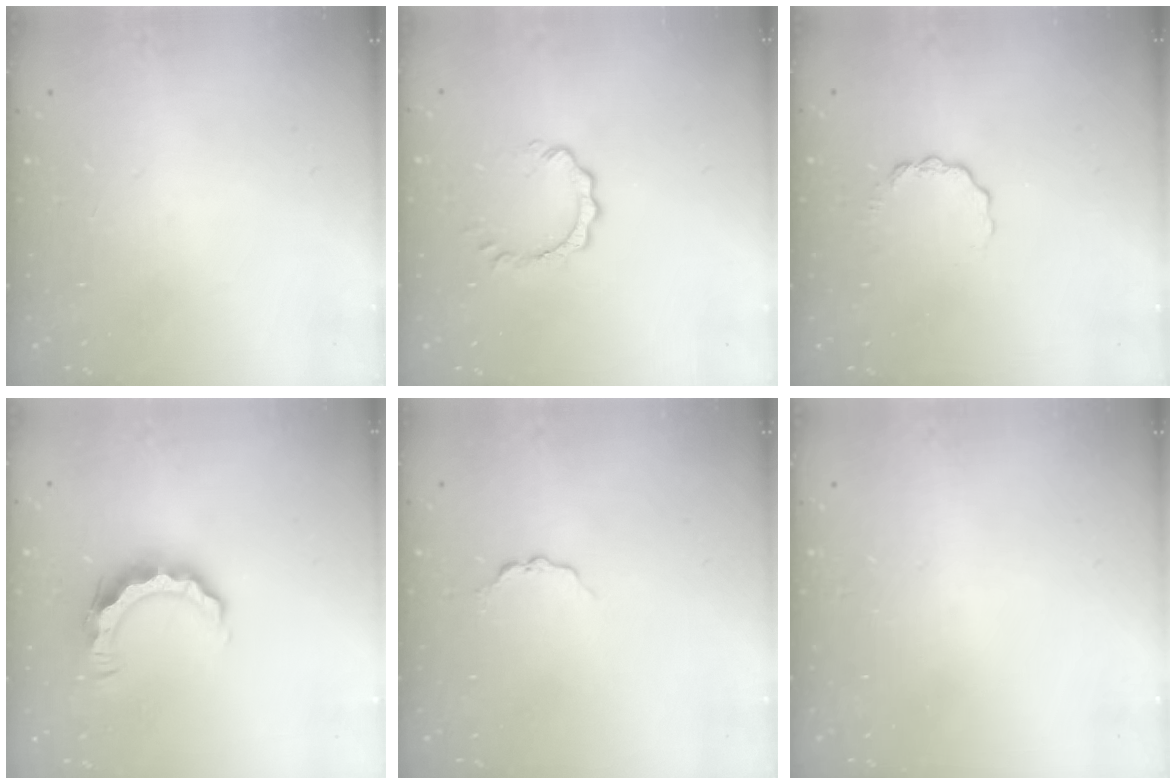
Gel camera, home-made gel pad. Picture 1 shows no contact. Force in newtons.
{"total": 2.8, "press": 2.8, "slide": 0.3}
{"total": 3.9, "press": 3.9, "slide": 0.5}
{"total": 8.2, "press": 8.2, "slide": 0.4}
{"total": 3.4, "press": 3.4, "slide": 0.4}
{"total": 1.6, "press": 1.6, "slide": 0.1}